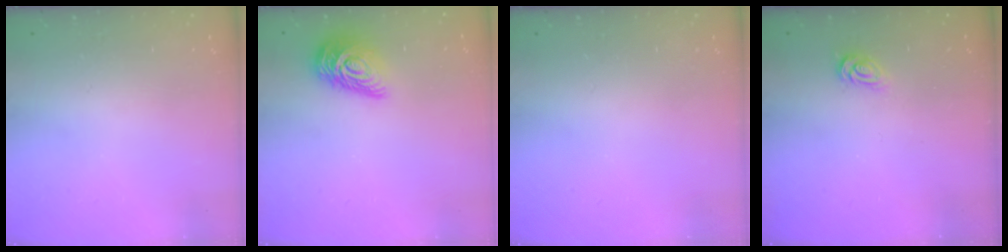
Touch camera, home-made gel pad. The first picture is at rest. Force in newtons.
{"total": 12.4, "press": 12.4, "slide": 0.8}
{"total": 0.0}
{"total": 2.0, "press": 2.0, "slide": 0.3}